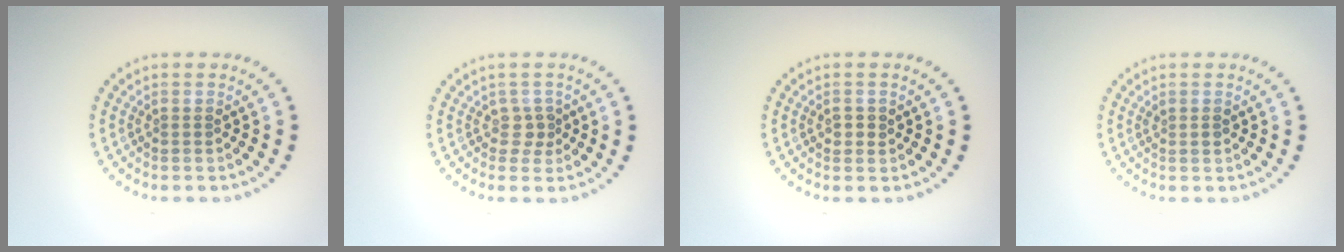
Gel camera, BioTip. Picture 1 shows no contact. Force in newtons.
{"total": 1.5, "press": 1.1, "slide": 1.0}
{"total": 1.1, "press": 1.1, "slide": 0.2}
{"total": 0.7, "press": 0.7, "slide": 0.2}